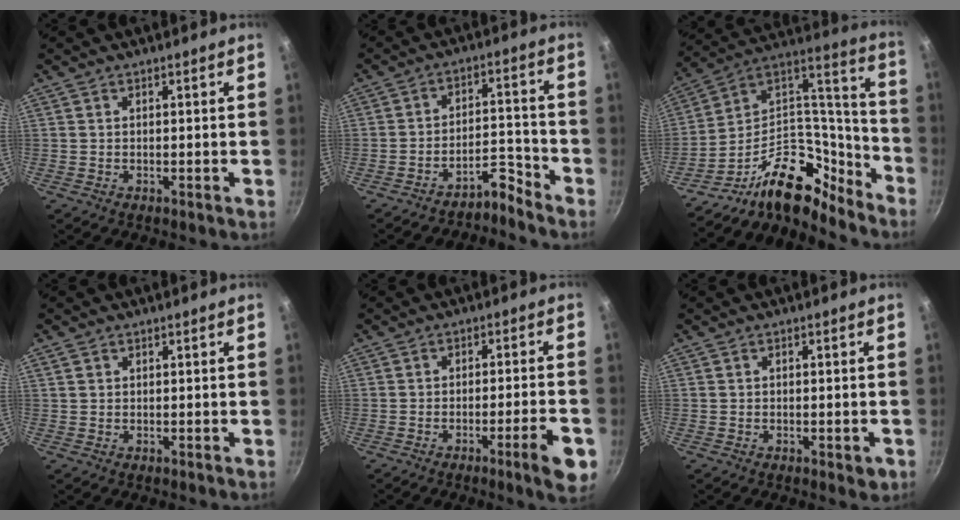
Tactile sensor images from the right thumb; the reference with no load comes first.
{"total": 5.4, "force": [-5.0, 1.2, 1.5], "torque": [-0.006, 0.059, -0.092]}
{"total": 20.1, "force": [-15.0, 9.5, 9.4], "torque": [-0.074, 0.131, -0.264]}
{"total": 1.5, "force": [0.8, 1.1, 0.7], "torque": [-0.011, 0.002, 0.016]}
{"total": 7.8, "force": [-3.5, 0.8, 6.9], "torque": [-0.088, 0.017, -0.047]}
{"total": 2.4, "force": [-0.9, 1.2, 1.9], "torque": [-0.024, -0.002, -0.013]}